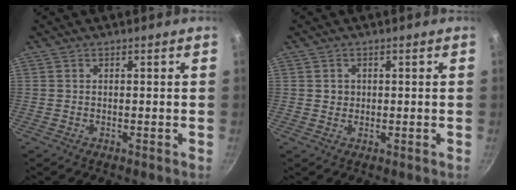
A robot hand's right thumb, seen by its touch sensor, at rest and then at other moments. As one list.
[{"total": 1.6, "force": [0.3, 1.5, 0.5], "torque": [-0.002, 0.001, 0.005]}]